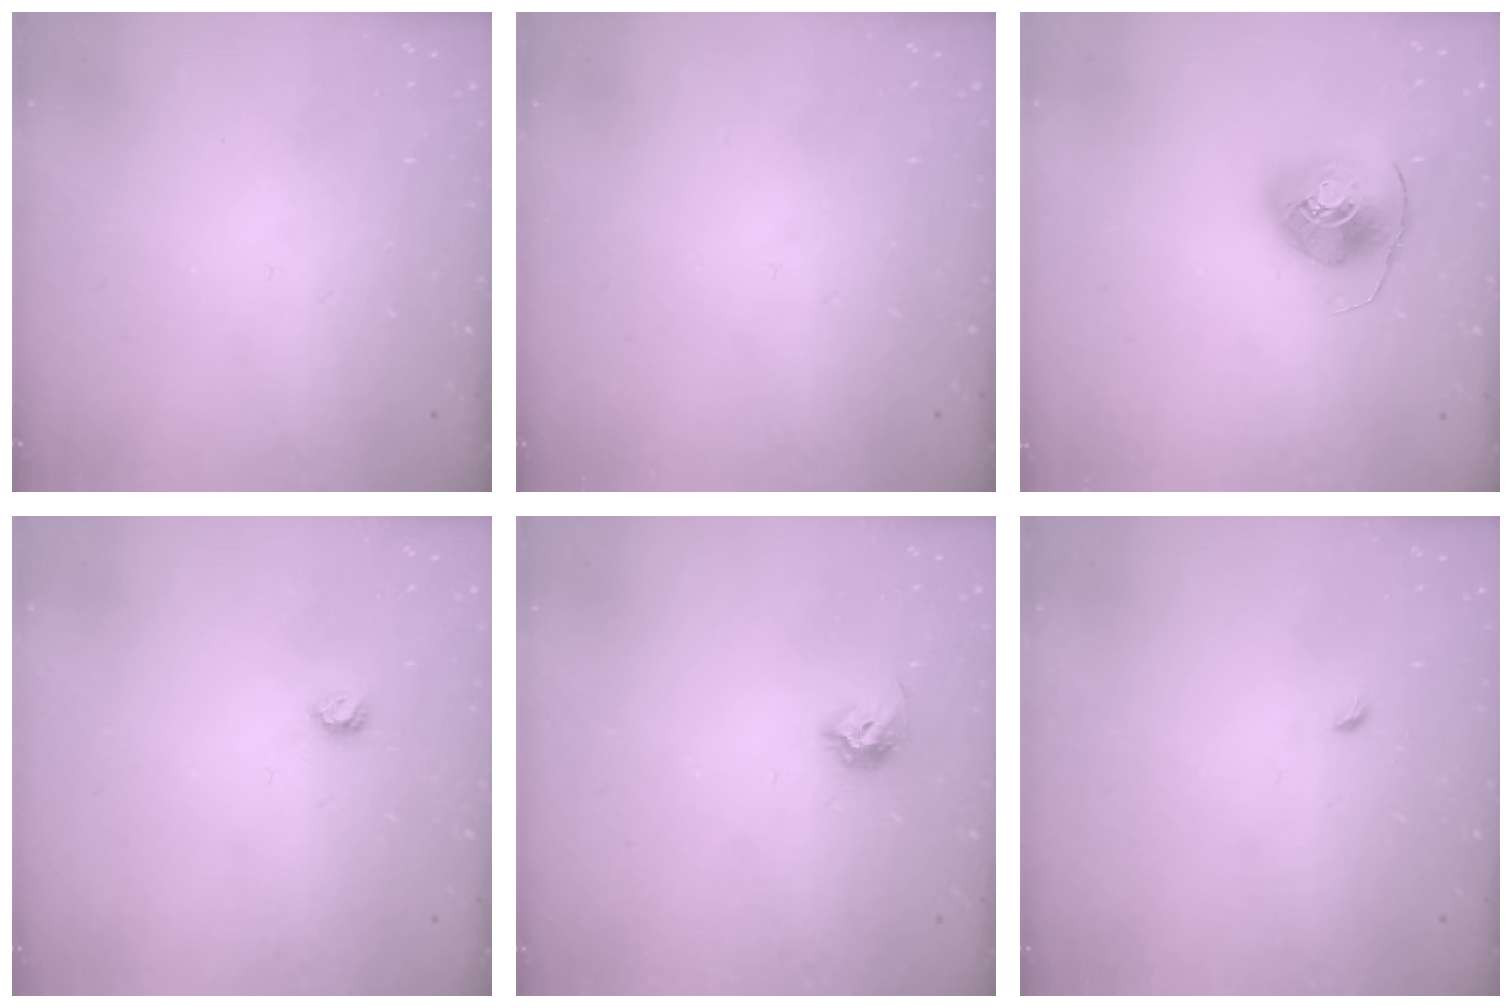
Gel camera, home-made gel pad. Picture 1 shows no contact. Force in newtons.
{"total": 0.0}
{"total": 8.1, "press": 8.0, "slide": 1.2}
{"total": 3.9, "press": 3.9, "slide": 0.6}
{"total": 7.7, "press": 7.7, "slide": 1.0}
{"total": 2.7, "press": 2.6, "slide": 0.6}